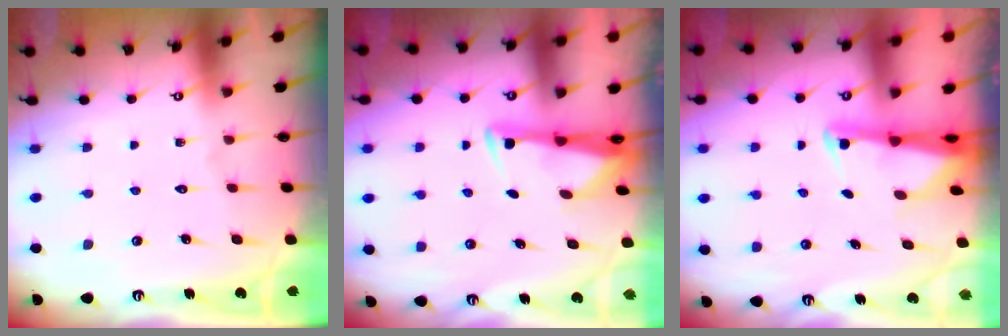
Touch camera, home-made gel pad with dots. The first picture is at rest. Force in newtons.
{"total": 3.2, "press": 3.0, "slide": 0.9}
{"total": 2.6, "press": 2.6, "slide": 0.5}